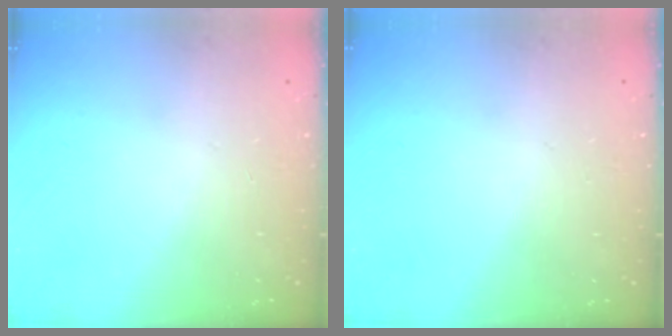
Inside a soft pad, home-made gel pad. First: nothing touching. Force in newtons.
{"total": 0.0}